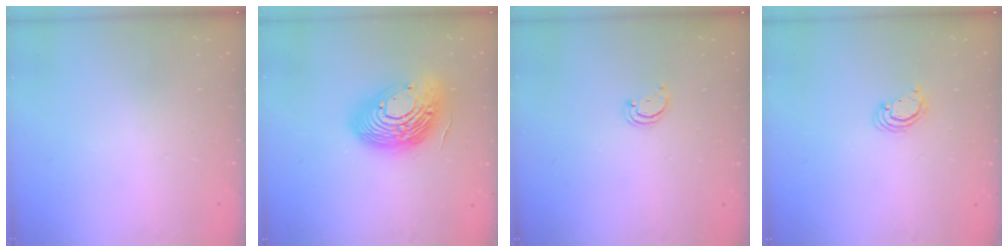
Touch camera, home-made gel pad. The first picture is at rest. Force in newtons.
{"total": 20.9, "press": 20.8, "slide": 1.8}
{"total": 1.5, "press": 1.5, "slide": 0.1}
{"total": 2.2, "press": 2.2, "slide": 0.1}